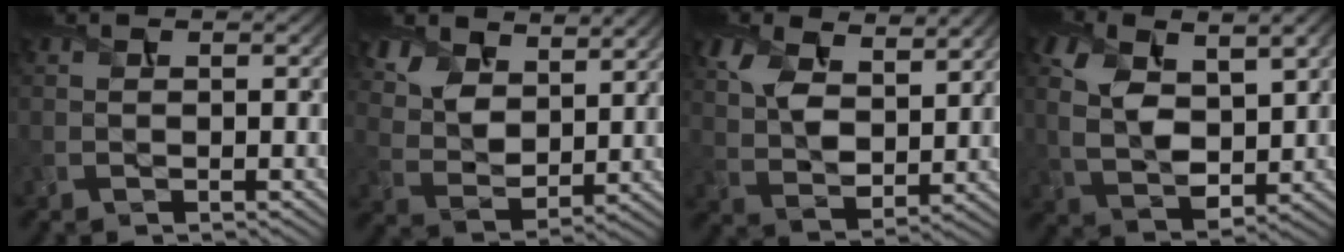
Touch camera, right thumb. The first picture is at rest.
{"total": 9.3, "force": [6.4, 4.9, 4.7], "torque": [-0.132, -0.012, 0.127]}
{"total": 9.2, "force": [5.3, 4.9, 5.7], "torque": [-0.145, 0.002, 0.098]}
{"total": 9.0, "force": [2.6, 4.9, 7.2], "torque": [-0.173, -0.002, 0.045]}